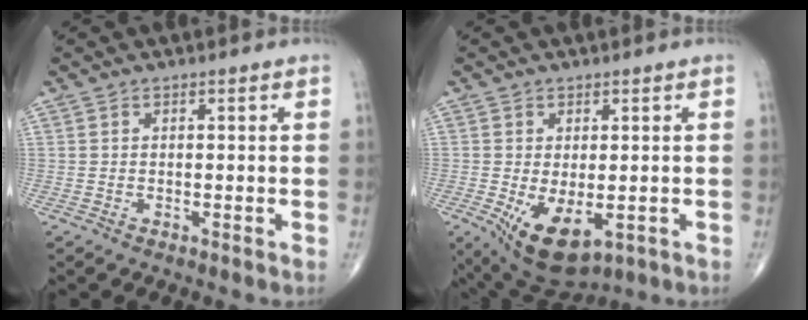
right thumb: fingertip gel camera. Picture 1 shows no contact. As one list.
[{"total": 9.4, "force": [-2.5, 4.9, 7.7], "torque": [-0.119, -0.014, -0.021]}]